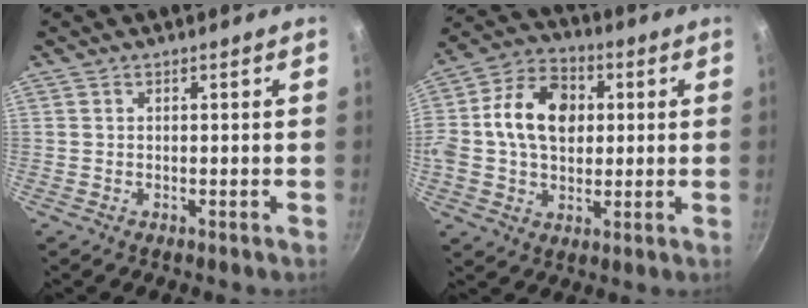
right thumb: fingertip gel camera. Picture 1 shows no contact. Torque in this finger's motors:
{"motor_torque": [1.86, 2.08, 1.55, -0.53, 0.50]}